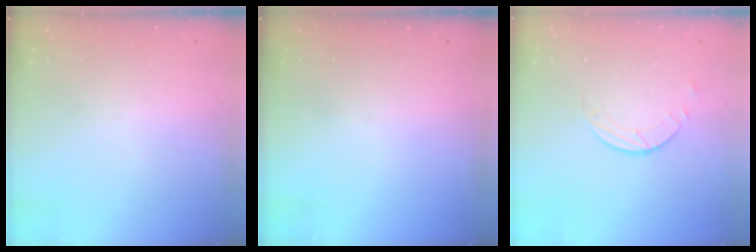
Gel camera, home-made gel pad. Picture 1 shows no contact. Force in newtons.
{"total": 0.0}
{"total": 2.0, "press": 2.0, "slide": 0.2}